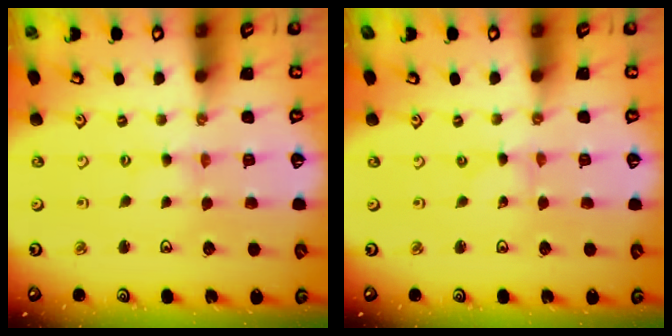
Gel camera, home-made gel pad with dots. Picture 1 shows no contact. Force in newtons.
{"total": 0.0}